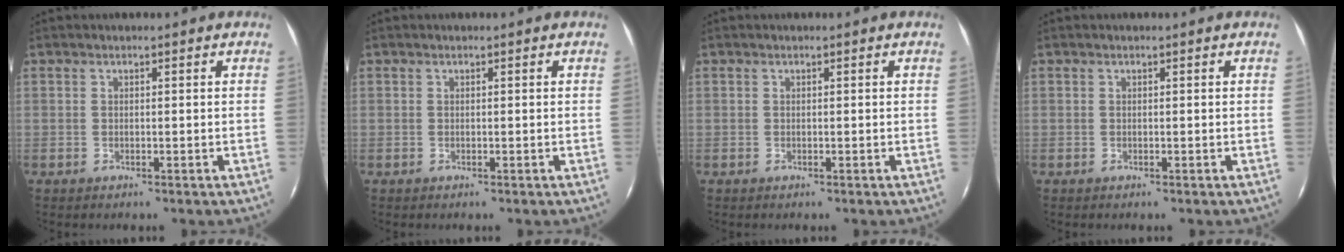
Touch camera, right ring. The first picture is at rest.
{"total": 0.0}
{"total": 0.0}
{"total": 0.0}